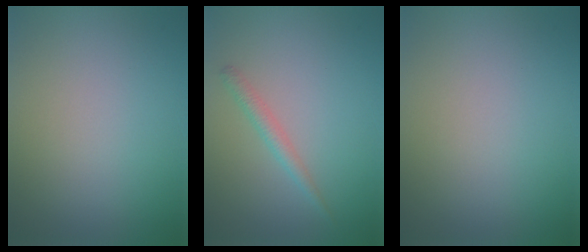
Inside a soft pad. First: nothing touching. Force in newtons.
{"total": 1.4, "press": 1.4, "slide": 0.1}
{"total": 0.0}